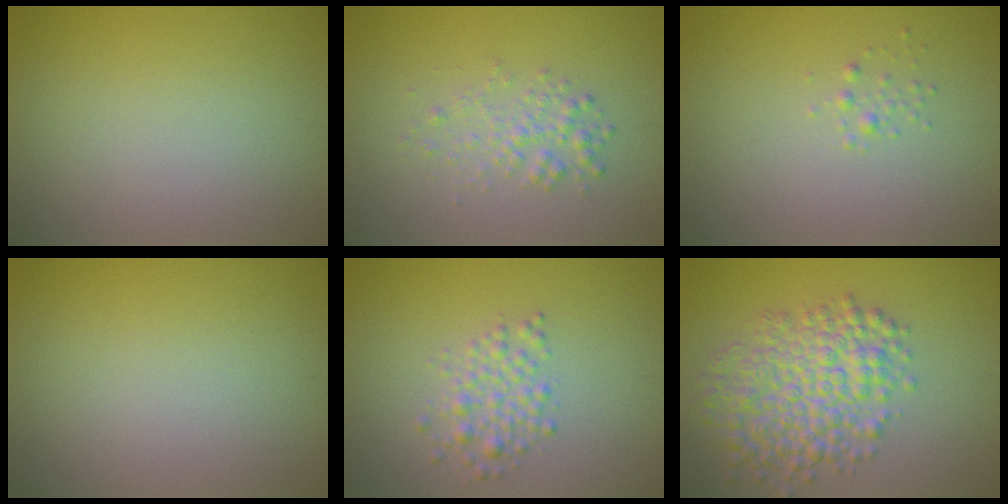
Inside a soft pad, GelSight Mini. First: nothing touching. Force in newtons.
{"total": 1.9, "press": 1.9, "slide": 0.0}
{"total": 0.7, "press": 0.7, "slide": 0.0}
{"total": 0.0}
{"total": 2.5, "press": 2.5, "slide": 0.1}
{"total": 6.7, "press": 6.7, "slide": 0.2}